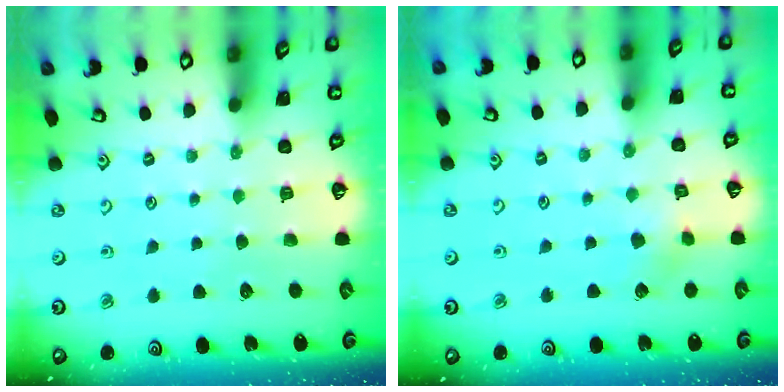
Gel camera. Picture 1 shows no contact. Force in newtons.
{"total": 4.0, "press": 4.0, "slide": 0.4}